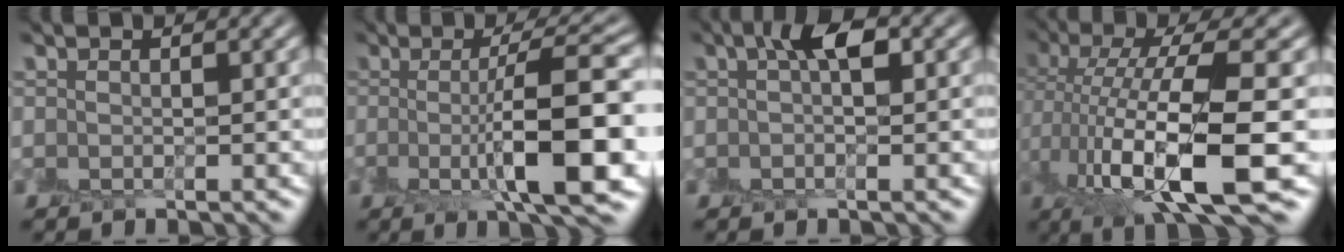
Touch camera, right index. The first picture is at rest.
{"total": 8.8, "force": [-0.8, 1.6, 8.6], "torque": [-0.125, -0.011, -0.010]}
{"total": 3.0, "force": [0.8, 1.0, 2.7], "torque": [-0.040, 0.009, 0.006]}
{"total": 10.3, "force": [-1.6, 2.7, 9.8], "torque": [-0.182, -0.001, -0.026]}